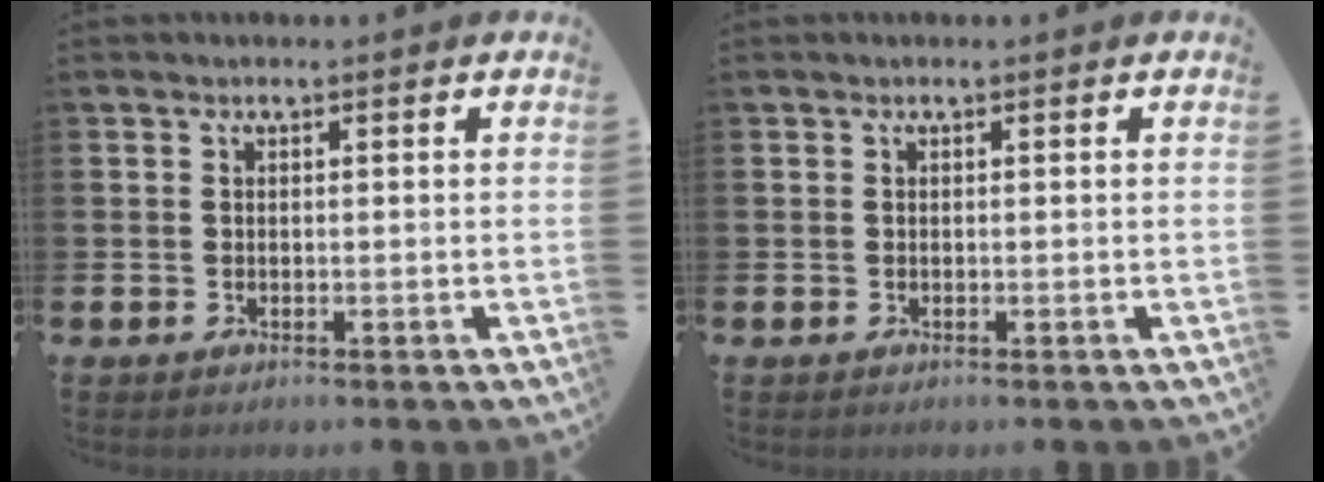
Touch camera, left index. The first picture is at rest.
{"total": 0.0}